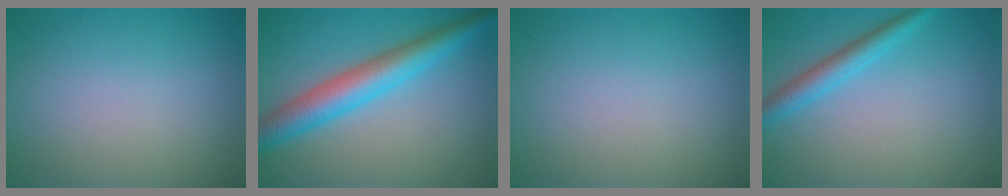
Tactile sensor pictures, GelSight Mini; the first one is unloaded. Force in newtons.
{"total": 5.9, "press": 5.9, "slide": 0.0}
{"total": 0.0}
{"total": 2.8, "press": 2.8, "slide": 0.2}